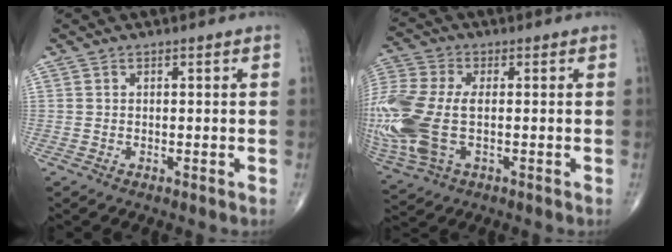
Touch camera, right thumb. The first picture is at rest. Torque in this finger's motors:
{"motor_torque": [0.42, 0.33, 1.30, 0.20, 0.44]}